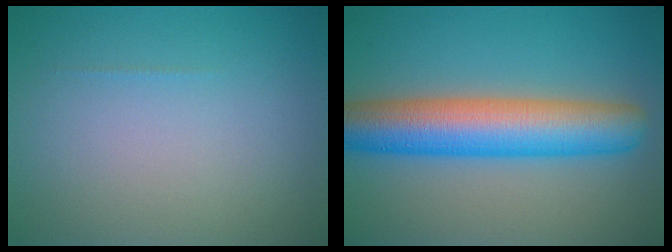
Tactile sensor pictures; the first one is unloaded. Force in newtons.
{"total": 9.1, "press": 9.1, "slide": 0.4}